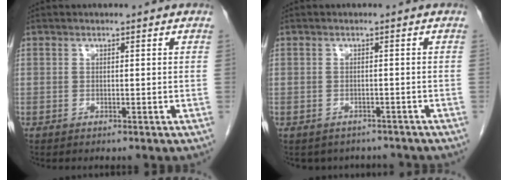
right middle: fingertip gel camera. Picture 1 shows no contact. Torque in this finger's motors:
{"motor_torque": [-0.04, 0.04, -0.02, -0.01]}